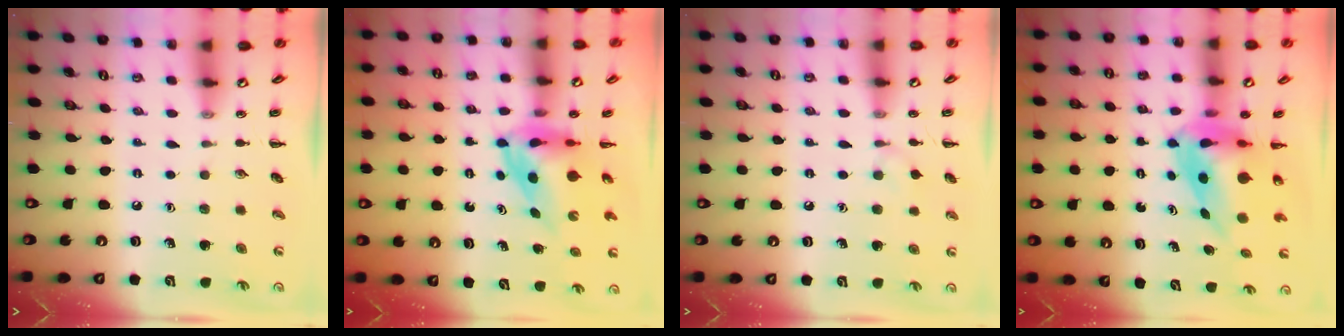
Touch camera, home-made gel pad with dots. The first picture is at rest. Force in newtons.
{"total": 3.7, "press": 3.6, "slide": 0.8}
{"total": 5.8, "press": 5.5, "slide": 2.1}
{"total": 7.8, "press": 7.4, "slide": 2.4}